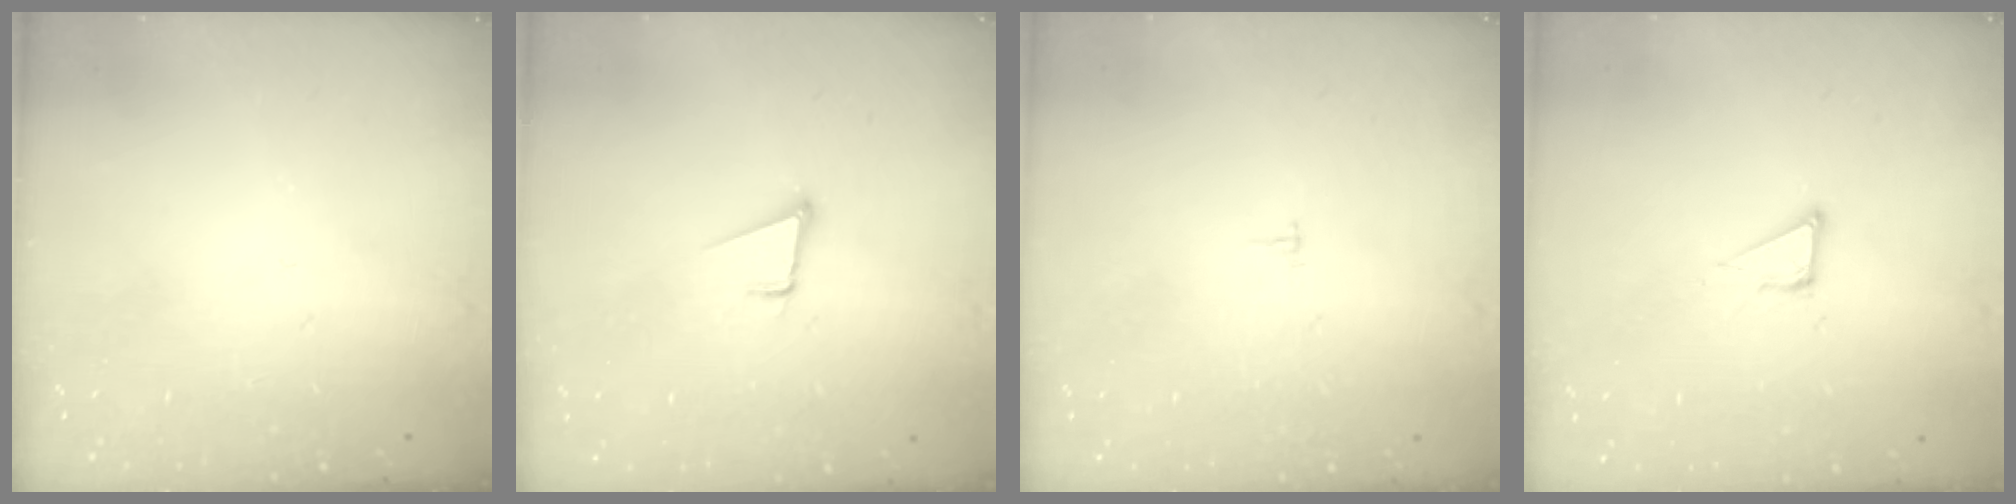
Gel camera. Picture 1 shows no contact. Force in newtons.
{"total": 3.6, "press": 2.7, "slide": 2.4}
{"total": 1.8, "press": 1.8, "slide": 0.1}
{"total": 1.9, "press": 1.9, "slide": 0.1}